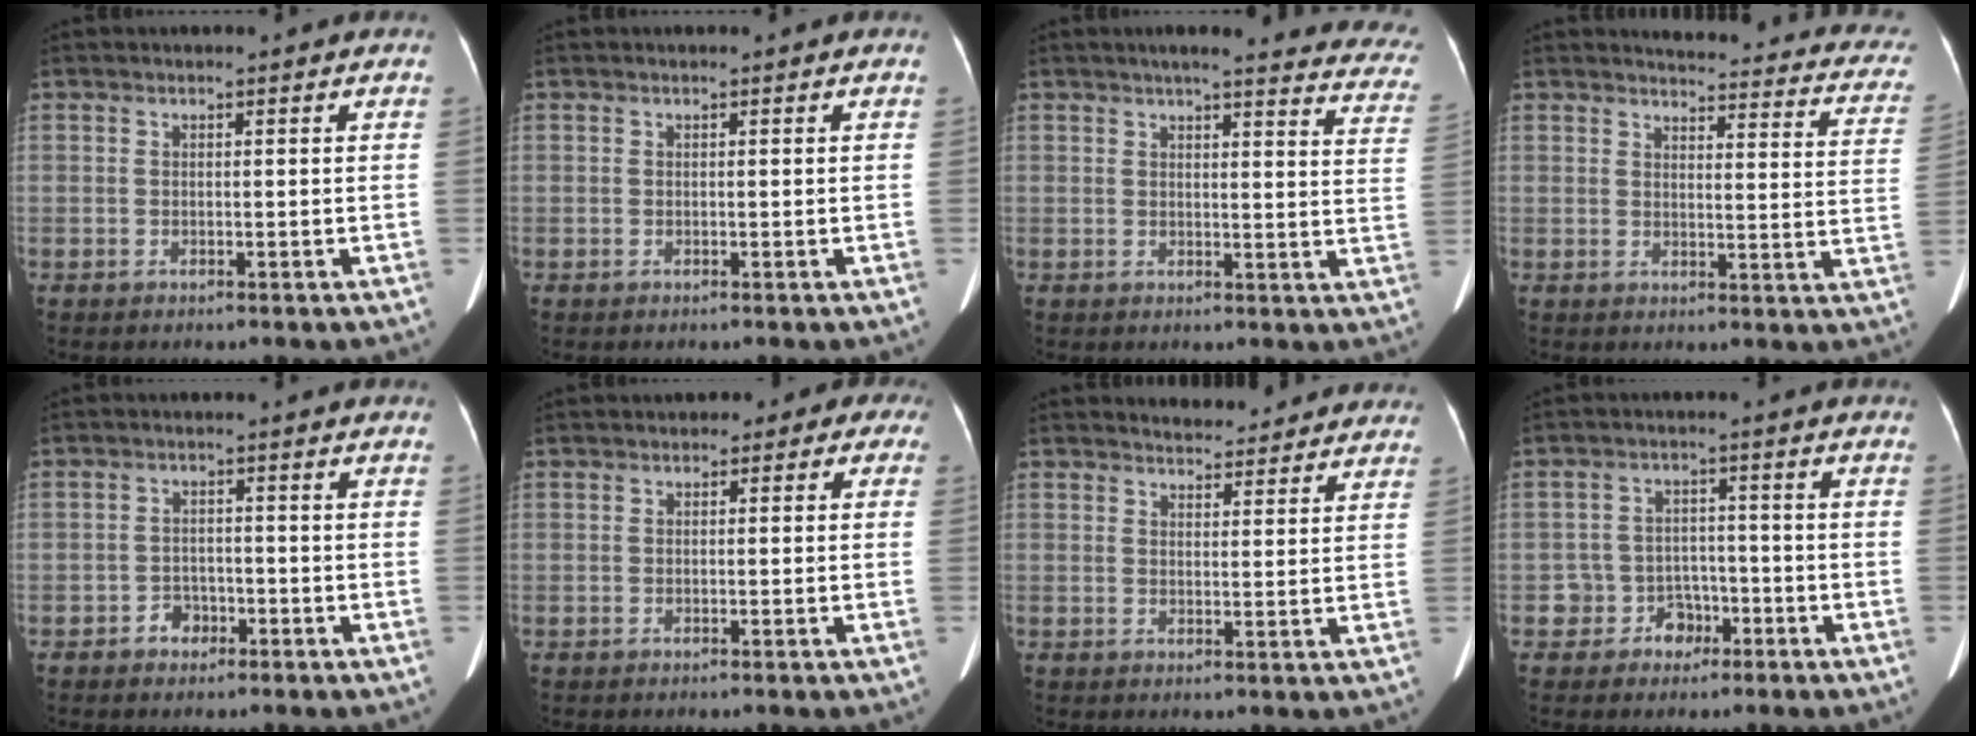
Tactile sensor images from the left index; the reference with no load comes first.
{"total": 0.0}
{"total": 21.3, "force": [19.3, 2.6, 8.6], "torque": [-0.091, -0.058, 0.198]}
{"total": 19.3, "force": [17.9, 3.9, 6.3], "torque": [-0.044, -0.055, 0.169]}
{"total": 2.5, "force": [-1.5, 1.8, 0.9], "torque": [-0.011, 0.007, -0.025]}
{"total": 2.7, "force": [0.5, 1.9, 1.8], "torque": [-0.007, 0.024, -0.005]}
{"total": 9.1, "force": [8.6, 2.4, 1.8], "torque": [-0.007, 0.009, 0.090]}
{"total": 4.4, "force": [-2.2, 3.8, 0.1], "torque": [0.010, 0.018, -0.032]}